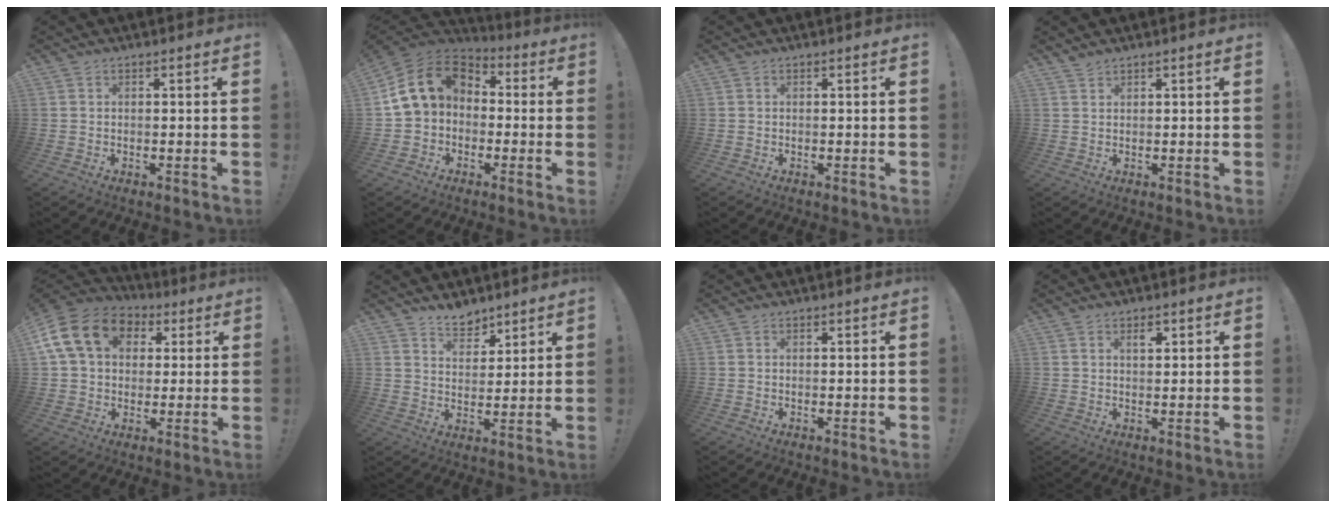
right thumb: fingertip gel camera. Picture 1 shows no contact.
{"total": 13.7, "force": [2.2, 10.5, 8.5], "torque": [-0.158, 0.012, 0.042]}
{"total": 0.0}
{"total": 1.4, "force": [1.3, 0.4, 0.4], "torque": [-0.003, -0.003, 0.023]}
{"total": 17.2, "force": [5.4, 12.7, 10.3], "torque": [-0.159, -0.003, 0.101]}
{"total": 7.1, "force": [5.8, 3.6, 1.7], "torque": [-0.023, -0.042, 0.111]}
{"total": 0.0}
{"total": 2.1, "force": [1.2, 1.0, 1.5], "torque": [-0.014, -0.005, 0.017]}